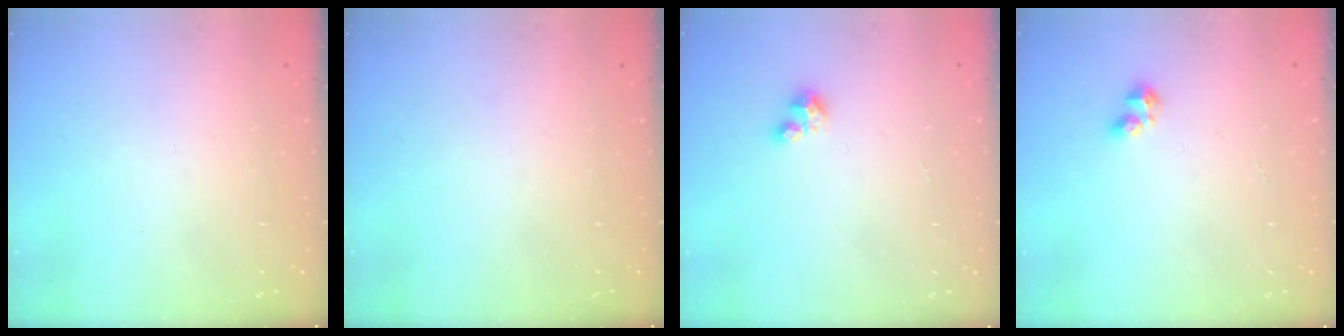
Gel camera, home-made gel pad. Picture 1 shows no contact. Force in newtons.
{"total": 0.0}
{"total": 3.5, "press": 3.4, "slide": 0.3}
{"total": 2.1, "press": 2.0, "slide": 0.8}